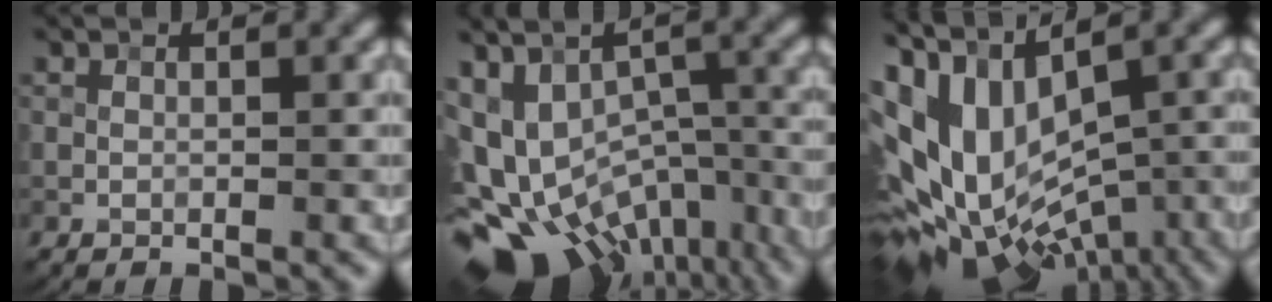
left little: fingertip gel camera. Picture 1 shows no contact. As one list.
[{"total": 16.2, "force": [-8.2, 10.5, 9.2], "torque": [-0.178, -0.018, -0.074]}, {"total": 15.2, "force": [-0.1, 8.8, 12.4], "torque": [-0.226, -0.012, 0.036]}]